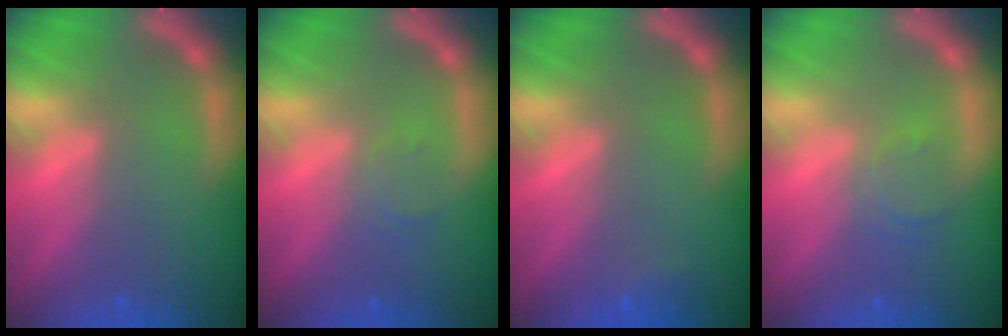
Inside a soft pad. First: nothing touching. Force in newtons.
{"total": 1.5}
{"total": 1.4}
{"total": 2.4}